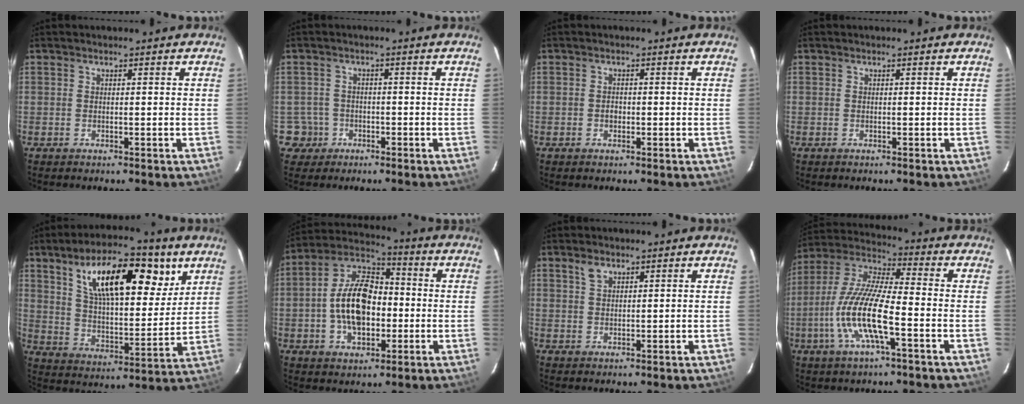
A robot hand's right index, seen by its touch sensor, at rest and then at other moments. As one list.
[{"total": 4.1, "force": [-1.6, 3.7, -0.3], "torque": [0.004, 0.021, -0.028]}, {"total": 1.1, "force": [-0.4, 1.0, 0.4], "torque": [-0.007, 0.003, -0.005]}, {"total": 0.0}, {"total": 21.4, "force": [10.7, 8.8, 16.3], "torque": [-0.268, 0.020, 0.179]}, {"total": 14.6, "force": [-1.9, 8.9, 11.4], "torque": [-0.217, 0.024, -0.032]}, {"total": 2.1, "force": [1.5, 1.1, 1.0], "torque": [-0.020, 0.004, 0.030]}, {"total": 15.0, "force": [-4.9, 3.1, 13.8], "torque": [-0.287, -0.006, -0.101]}]